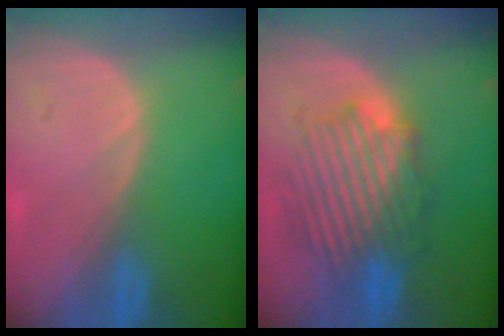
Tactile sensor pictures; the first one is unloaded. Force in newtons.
{"total": 8.8, "press": 8.7, "slide": 1.5}